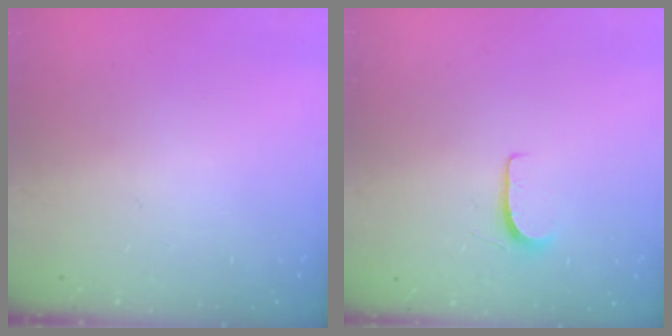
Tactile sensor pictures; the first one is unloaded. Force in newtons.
{"total": 5.4, "press": 5.3, "slide": 0.5}